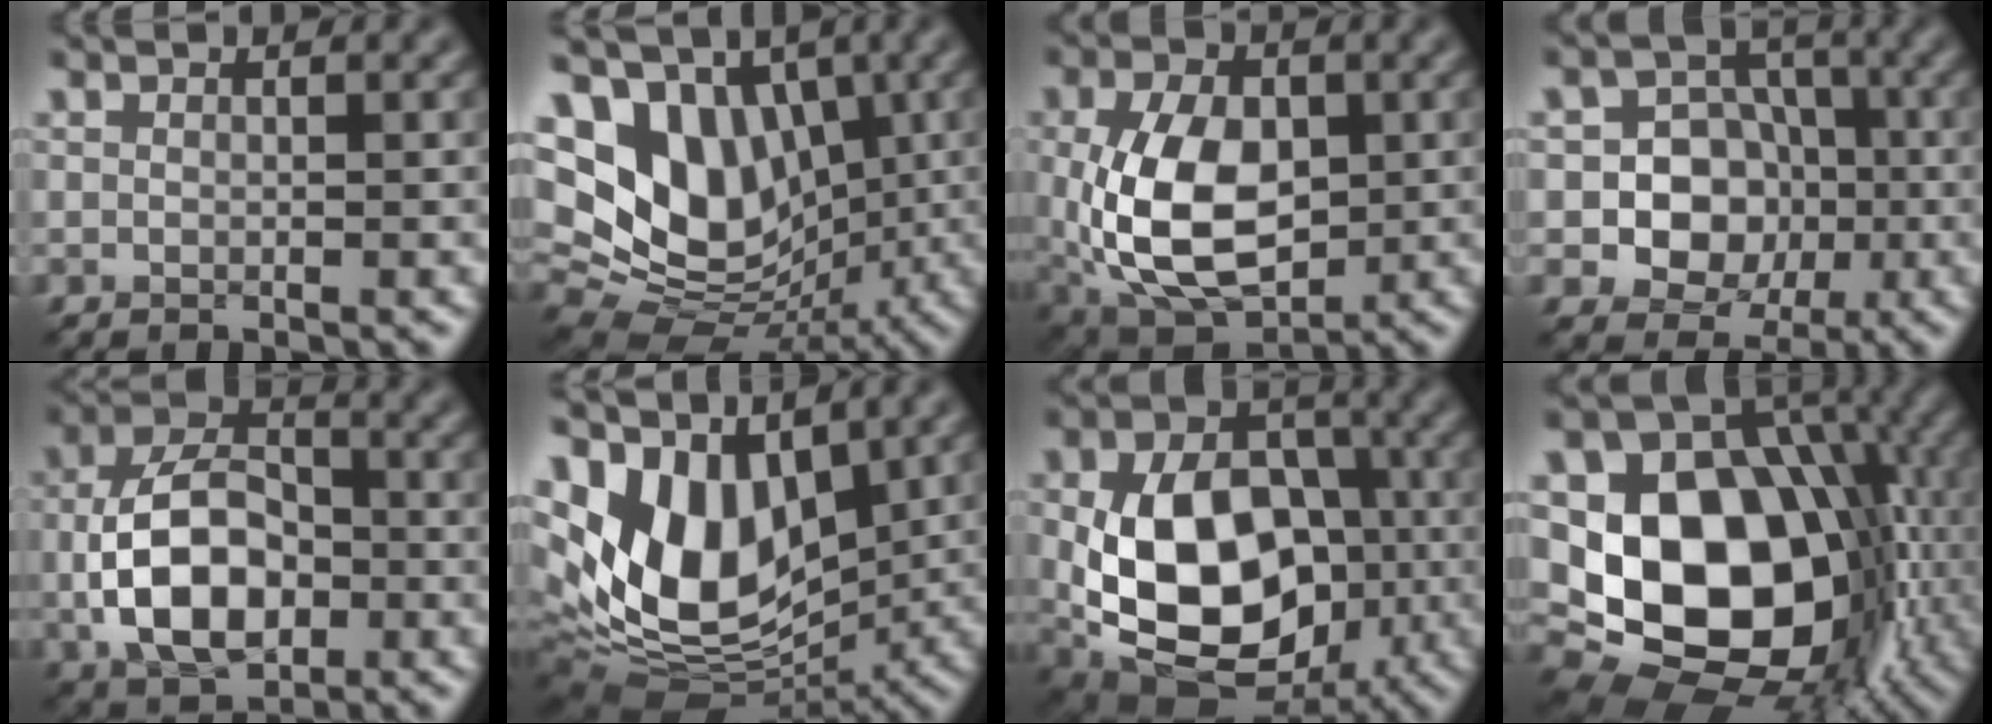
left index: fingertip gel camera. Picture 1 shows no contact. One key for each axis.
{"total": 13.5, "fx": 2.6, "fy": 10.2, "fz": 8.4, "tx": -0.160, "ty": 0.005, "tz": 0.053}
{"total": 10.6, "fx": -0.5, "fy": 6.7, "fz": 8.3, "tx": -0.176, "ty": -0.007, "tz": -0.007}
{"total": 7.0, "fx": -1.4, "fy": 6.1, "fz": 3.1, "tx": -0.032, "ty": 0.007, "tz": -0.047}
{"total": 8.8, "fx": -1.7, "fy": 5.4, "fz": 6.7, "tx": -0.130, "ty": 0.009, "tz": -0.037}
{"total": 12.1, "fx": 2.4, "fy": 7.7, "fz": 9.0, "tx": -0.187, "ty": -0.011, "tz": 0.041}
{"total": 14.2, "fx": -1.9, "fy": 10.0, "fz": 10.0, "tx": -0.175, "ty": -0.022, "tz": -0.023}
{"total": 17.8, "fx": -1.8, "fy": 13.5, "fz": 11.4, "tx": -0.179, "ty": -0.009, "tz": -0.023}